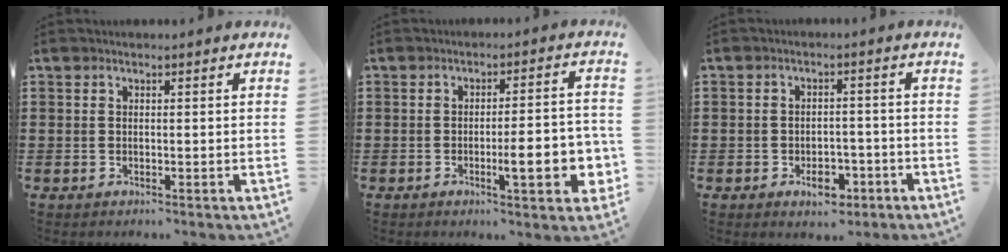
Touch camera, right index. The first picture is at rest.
{"total": 8.5, "force": [-2.3, 1.9, 7.9], "torque": [-0.106, -0.007, -0.037]}
{"total": 4.5, "force": [-2.7, 2.7, 2.4], "torque": [-0.037, 0.007, -0.049]}